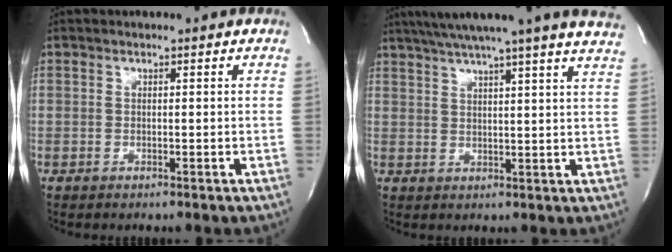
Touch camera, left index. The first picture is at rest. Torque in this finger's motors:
{"motor_torque": [0.52, -0.54, 0.59, 0.12]}